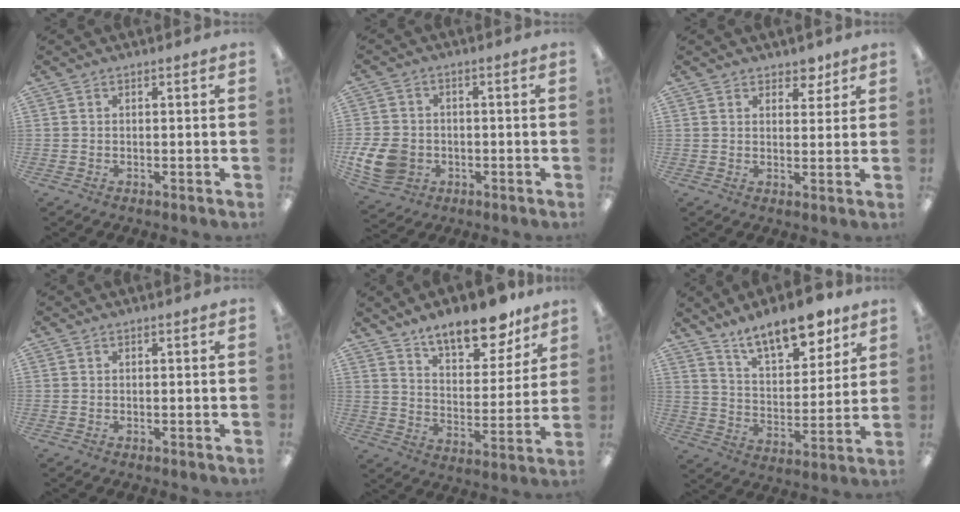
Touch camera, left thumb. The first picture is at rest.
{"total": 9.7, "force": [-2.6, 7.8, 5.1], "torque": [-0.121, 0.015, -0.045]}
{"total": 4.4, "force": [3.5, 2.4, 1.2], "torque": [0.000, -0.017, 0.059]}
{"total": 0.0}
{"total": 14.7, "force": [11.8, 5.4, 6.9], "torque": [-0.091, -0.076, 0.204]}
{"total": 14.2, "force": [11.2, 5.1, 7.2], "torque": [-0.104, -0.066, 0.193]}